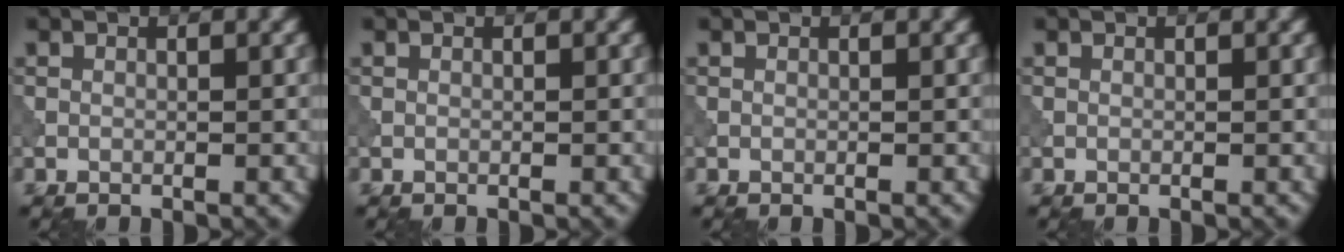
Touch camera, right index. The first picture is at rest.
{"total": 0.0}
{"total": 0.0}
{"total": 0.0}